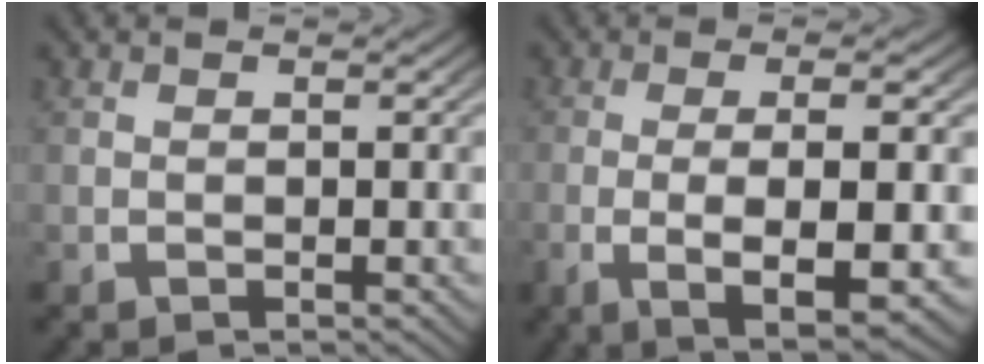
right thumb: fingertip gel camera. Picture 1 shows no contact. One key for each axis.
{"total": 6.9, "fx": -1.5, "fy": 2.2, "fz": 6.4, "tx": -0.134, "ty": -0.023, "tz": -0.008}